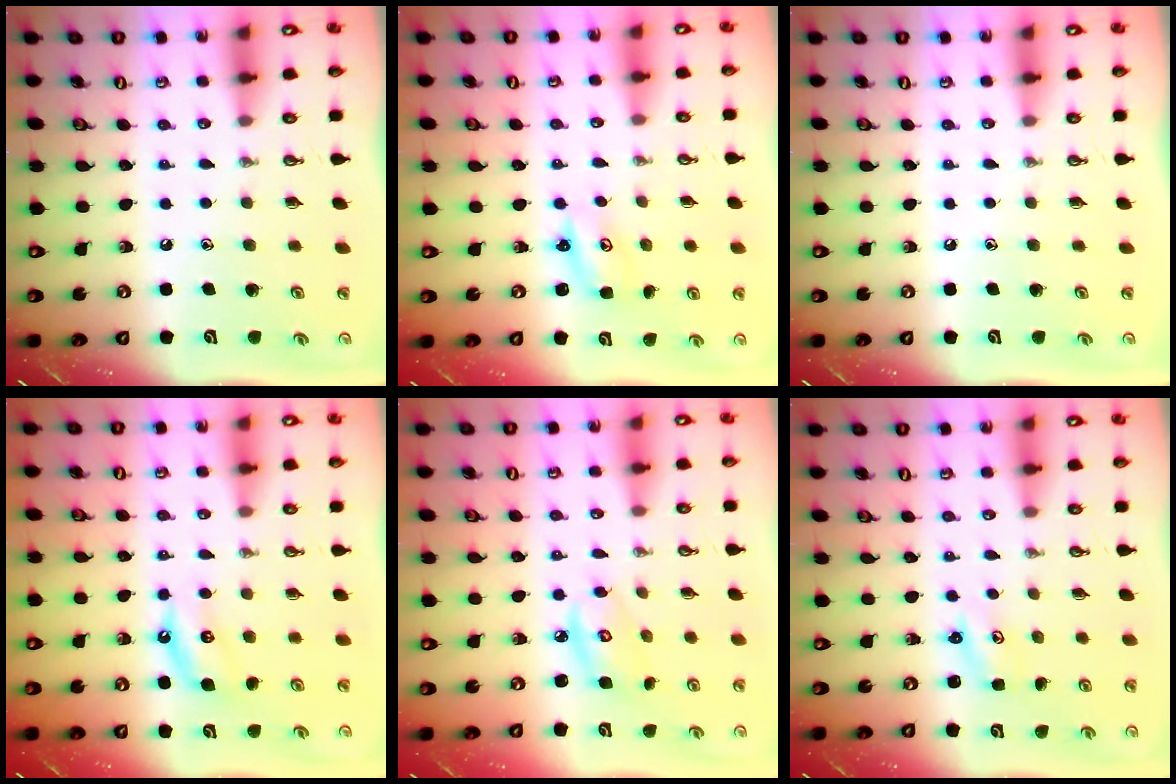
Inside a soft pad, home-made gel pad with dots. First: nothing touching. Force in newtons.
{"total": 2.6, "press": 2.5, "slide": 0.3}
{"total": 0.0}
{"total": 5.0, "press": 4.9, "slide": 1.0}
{"total": 6.2, "press": 6.2, "slide": 0.3}
{"total": 1.7, "press": 1.7, "slide": 0.3}